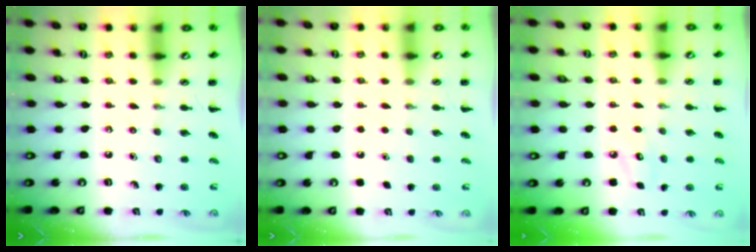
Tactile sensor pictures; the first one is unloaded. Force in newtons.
{"total": 1.8, "press": 1.8, "slide": 0.1}
{"total": 5.1, "press": 4.9, "slide": 1.3}